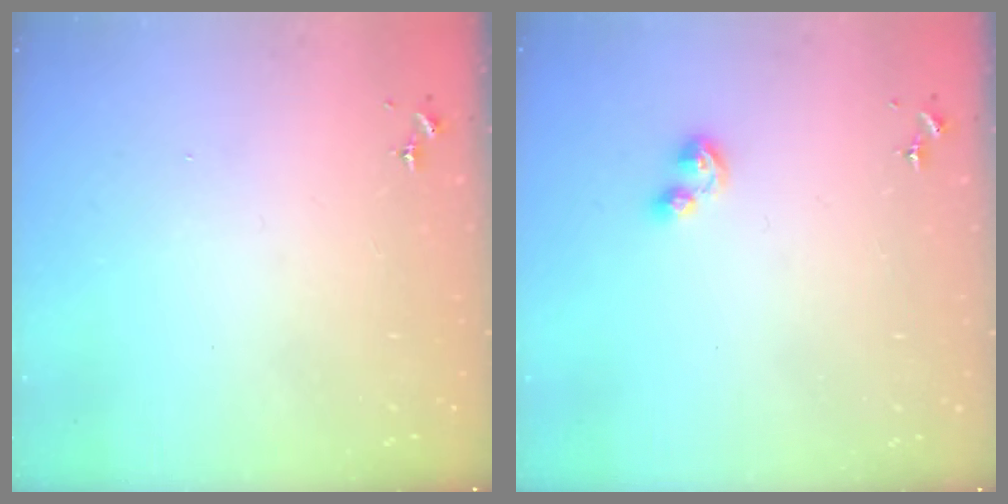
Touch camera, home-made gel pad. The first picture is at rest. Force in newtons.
{"total": 5.0, "press": 5.0, "slide": 0.6}